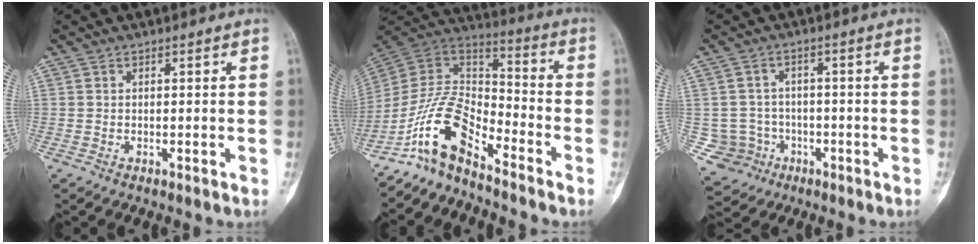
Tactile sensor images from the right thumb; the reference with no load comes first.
{"total": 12.5, "force": [-8.9, 5.1, 7.1], "torque": [-0.126, 0.093, -0.178]}
{"total": 6.8, "force": [-1.8, 6.6, 0.7], "torque": [0.002, 0.020, -0.022]}